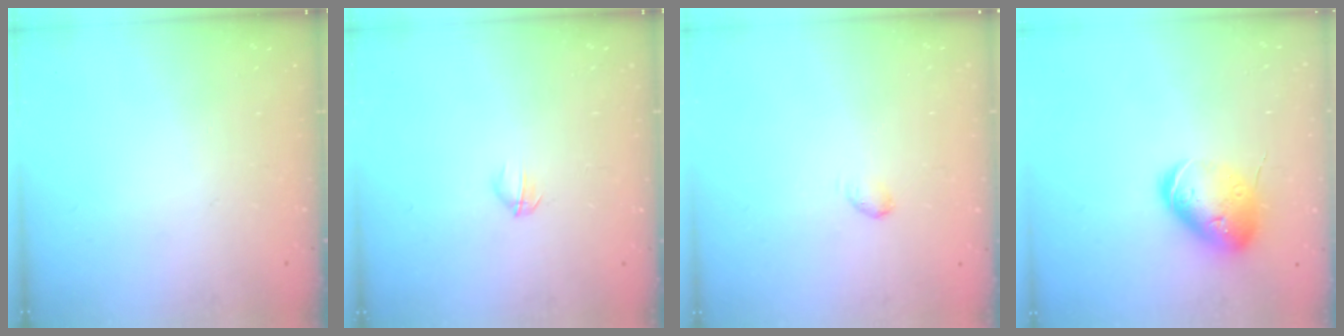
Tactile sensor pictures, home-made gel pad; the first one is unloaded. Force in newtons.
{"total": 2.8, "press": 2.7, "slide": 0.9}
{"total": 2.7, "press": 2.7, "slide": 0.5}
{"total": 15.2, "press": 15.1, "slide": 1.7}